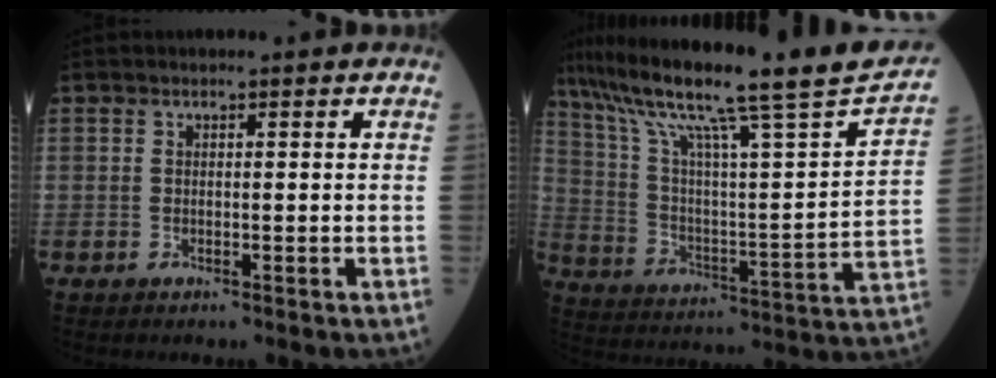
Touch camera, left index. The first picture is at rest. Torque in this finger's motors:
{"motor_torque": [0.53, -1.34, 0.36, 0.21]}